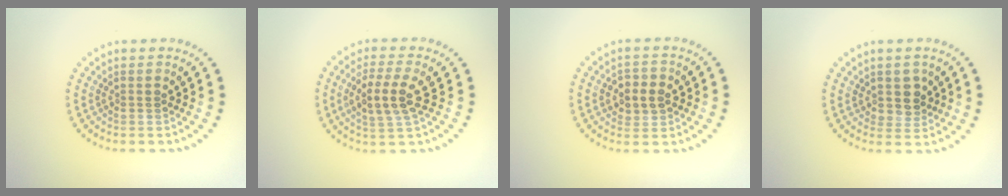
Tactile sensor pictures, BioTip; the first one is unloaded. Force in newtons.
{"total": 3.7, "press": 3.5, "slide": 1.3}
{"total": 2.8, "press": 2.8, "slide": 0.4}
{"total": 2.1, "press": 1.9, "slide": 0.9}